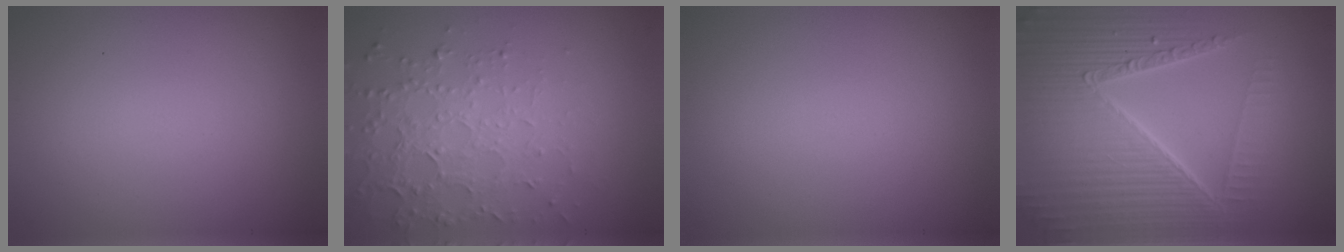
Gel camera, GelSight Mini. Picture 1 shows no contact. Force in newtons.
{"total": 4.6, "press": 3.4, "slide": 3.1}
{"total": 0.0}
{"total": 8.5, "press": 6.0, "slide": 6.1}